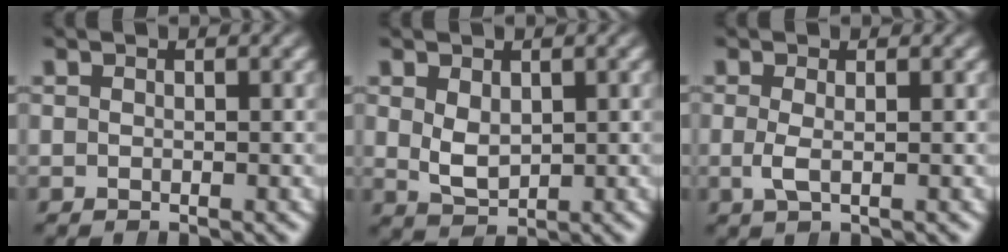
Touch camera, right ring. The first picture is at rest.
{"total": 2.1, "force": [0.3, 1.4, 1.5], "torque": [-0.042, -0.019, 0.023]}
{"total": 1.2, "force": [-0.3, 0.1, 1.2], "torque": [-0.041, -0.019, 0.002]}